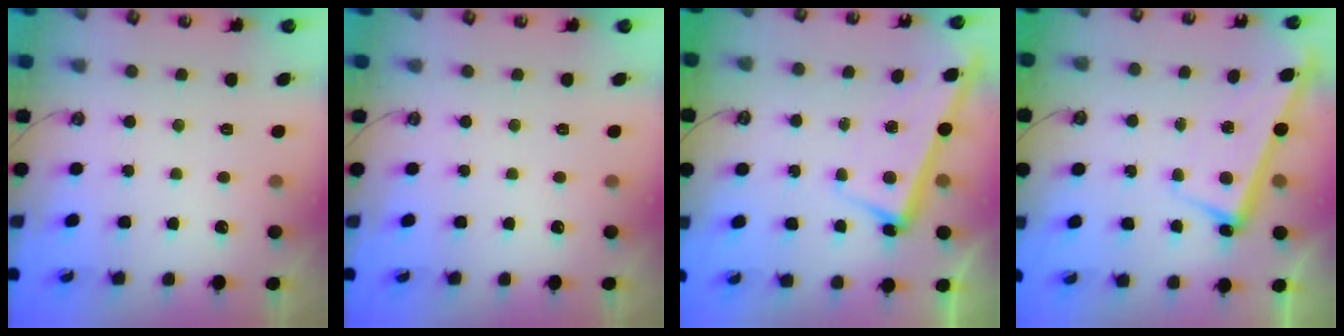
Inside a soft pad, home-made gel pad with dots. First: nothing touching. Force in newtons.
{"total": 0.0}
{"total": 2.6, "press": 2.5, "slide": 0.7}
{"total": 2.9, "press": 2.9, "slide": 0.4}